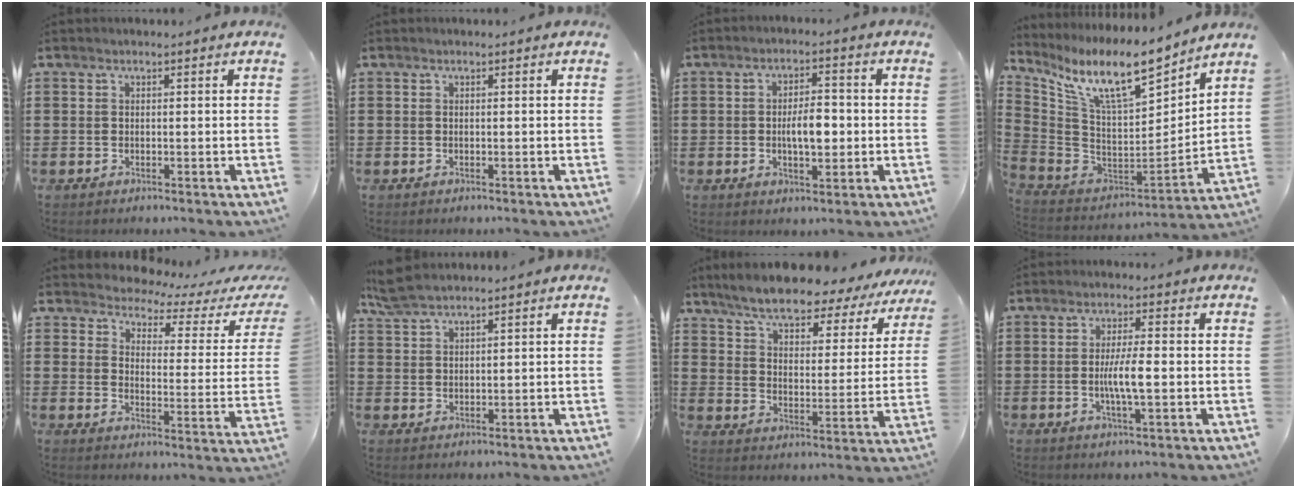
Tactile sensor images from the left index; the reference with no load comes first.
{"total": 0.0}
{"total": 5.3, "force": [-0.5, 2.2, 4.8], "torque": [-0.079, 0.003, -0.013]}
{"total": 12.6, "force": [9.2, 2.4, 8.4], "torque": [-0.184, -0.057, 0.156]}
{"total": 2.9, "force": [2.7, 0.7, 0.7], "torque": [-0.036, -0.022, 0.038]}
{"total": 3.7, "force": [3.1, 0.8, 1.8], "torque": [-0.045, -0.001, 0.059]}
{"total": 7.3, "force": [6.7, 0.7, 3.0], "torque": [-0.091, -0.039, 0.112]}
{"total": 5.2, "force": [-0.6, 0.8, 5.1], "torque": [-0.103, -0.004, -0.017]}